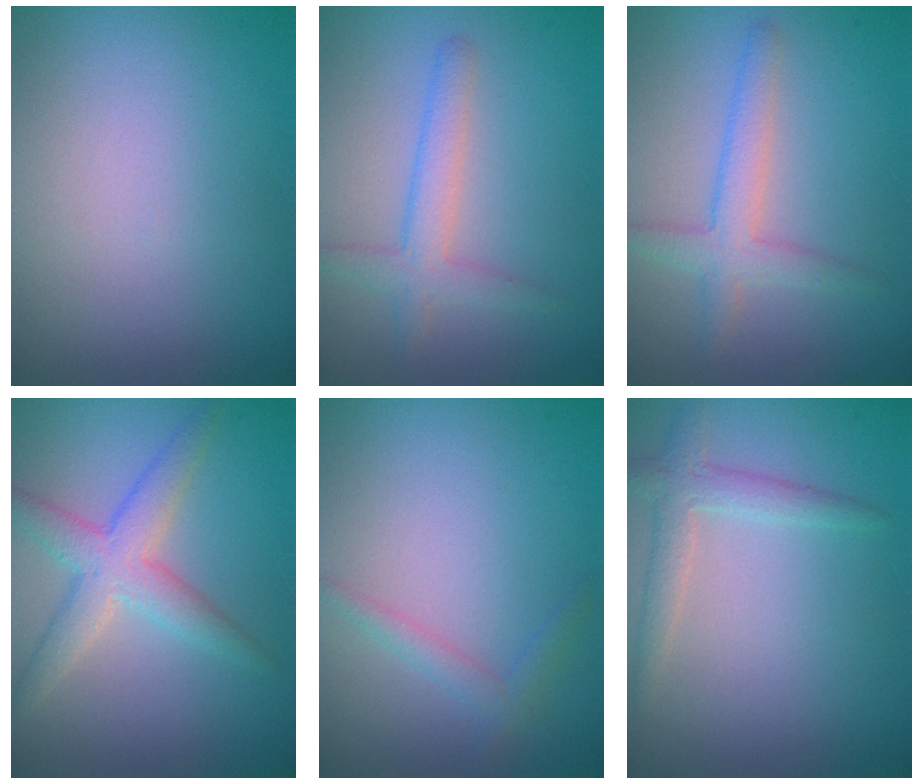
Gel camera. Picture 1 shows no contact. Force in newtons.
{"total": 2.7, "press": 2.7, "slide": 0.2}
{"total": 2.8, "press": 2.8, "slide": 0.2}
{"total": 3.9, "press": 3.9, "slide": 0.2}
{"total": 0.7, "press": 0.7, "slide": 0.0}
{"total": 2.3, "press": 2.3, "slide": 0.1}